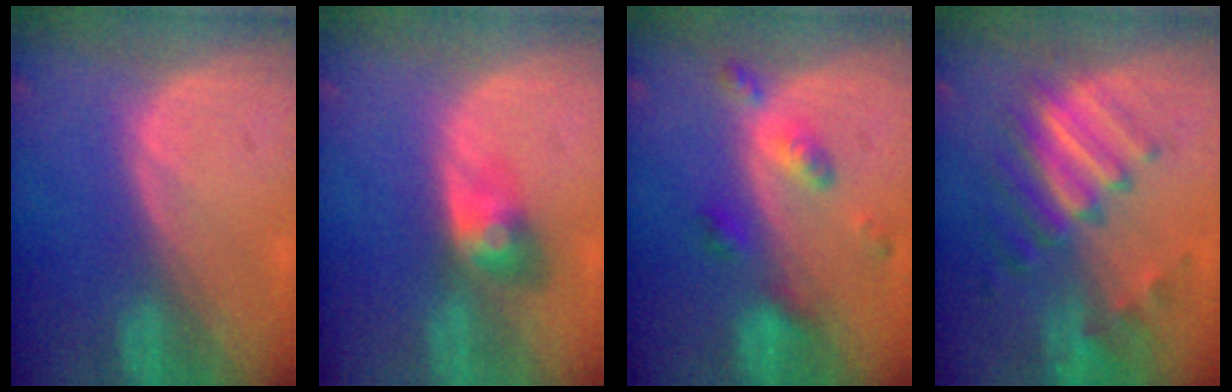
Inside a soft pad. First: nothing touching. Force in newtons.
{"total": 3.9, "press": 3.9, "slide": 0.2}
{"total": 5.9, "press": 5.1, "slide": 2.9}
{"total": 9.6, "press": 8.4, "slide": 4.7}